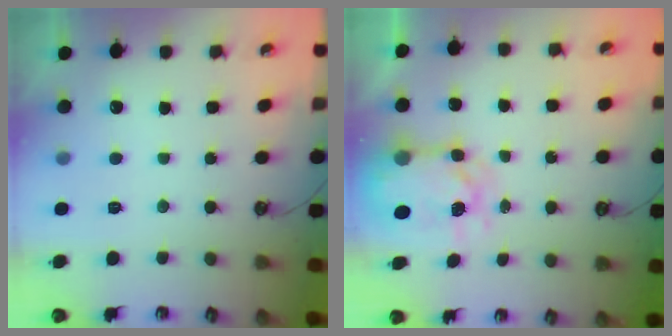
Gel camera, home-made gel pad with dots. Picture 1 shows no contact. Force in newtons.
{"total": 7.1, "press": 7.1, "slide": 0.7}